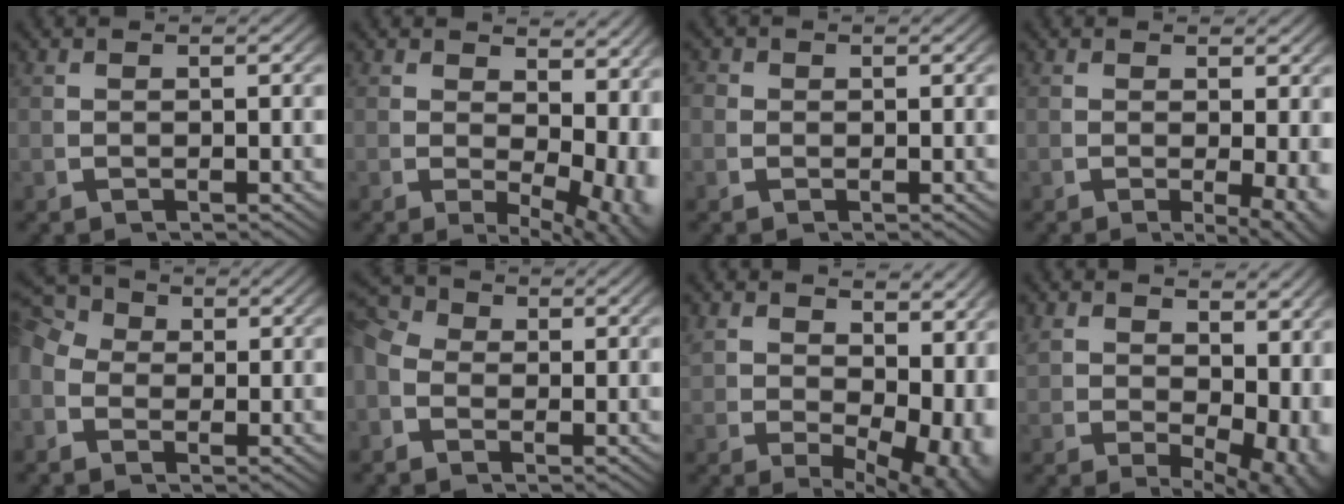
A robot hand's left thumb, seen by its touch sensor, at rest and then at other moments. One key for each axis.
{"total": 6.0, "fx": 0.7, "fy": 3.4, "fz": 4.9, "tx": -0.065, "ty": -0.030, "tz": 0.027}
{"total": 1.2, "fx": 0.1, "fy": 1.2, "fz": 0.3, "tx": -0.008, "ty": -0.007, "tz": 0.000}
{"total": 3.7, "fx": -0.6, "fy": 1.5, "fz": 3.3, "tx": -0.047, "ty": -0.022, "tz": -0.001}
{"total": 5.0, "fx": 0.8, "fy": 3.9, "fz": 3.0, "tx": -0.061, "ty": -0.008, "tz": 0.007}
{"total": 4.2, "fx": 0.2, "fy": 3.4, "fz": 2.4, "tx": -0.058, "ty": -0.011, "tz": -0.004}
{"total": 6.9, "fx": 1.0, "fy": 3.8, "fz": 5.7, "tx": -0.083, "ty": -0.034, "tz": 0.044}
{"total": 6.0, "fx": 1.1, "fy": 3.3, "fz": 4.8, "tx": -0.068, "ty": -0.029, "tz": 0.044}